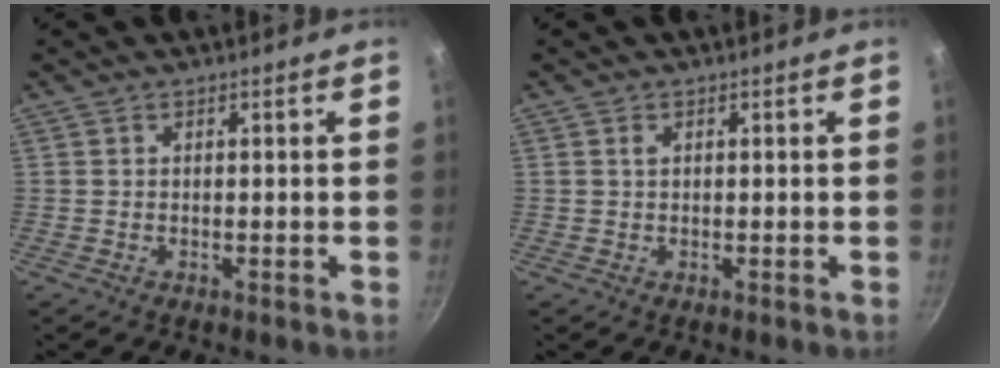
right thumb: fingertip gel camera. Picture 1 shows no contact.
{"total": 0.8, "force": [0.3, 0.5, 0.5], "torque": [-0.008, 0.000, 0.006]}